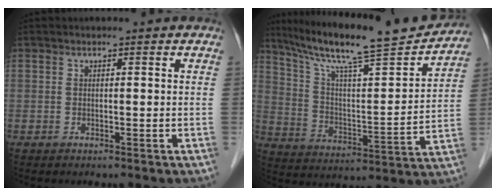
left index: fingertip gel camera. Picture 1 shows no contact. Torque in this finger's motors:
{"motor_torque": [0.00, -0.17, 0.22, 0.10]}